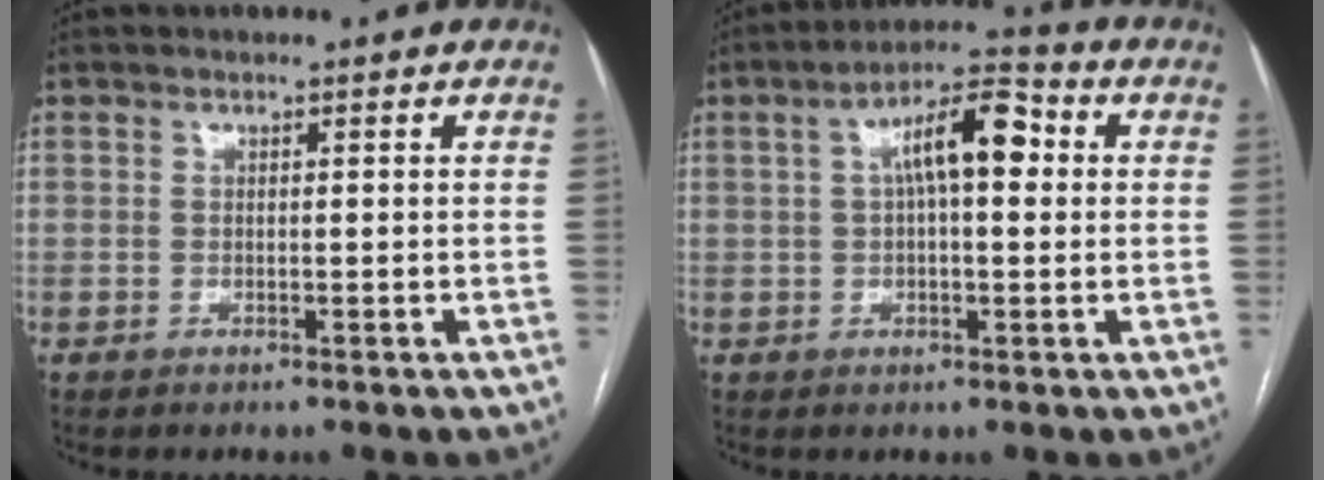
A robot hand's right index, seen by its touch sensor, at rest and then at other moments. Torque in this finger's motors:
{"motor_torque": [1.10, 0.18, 0.43, 0.11]}